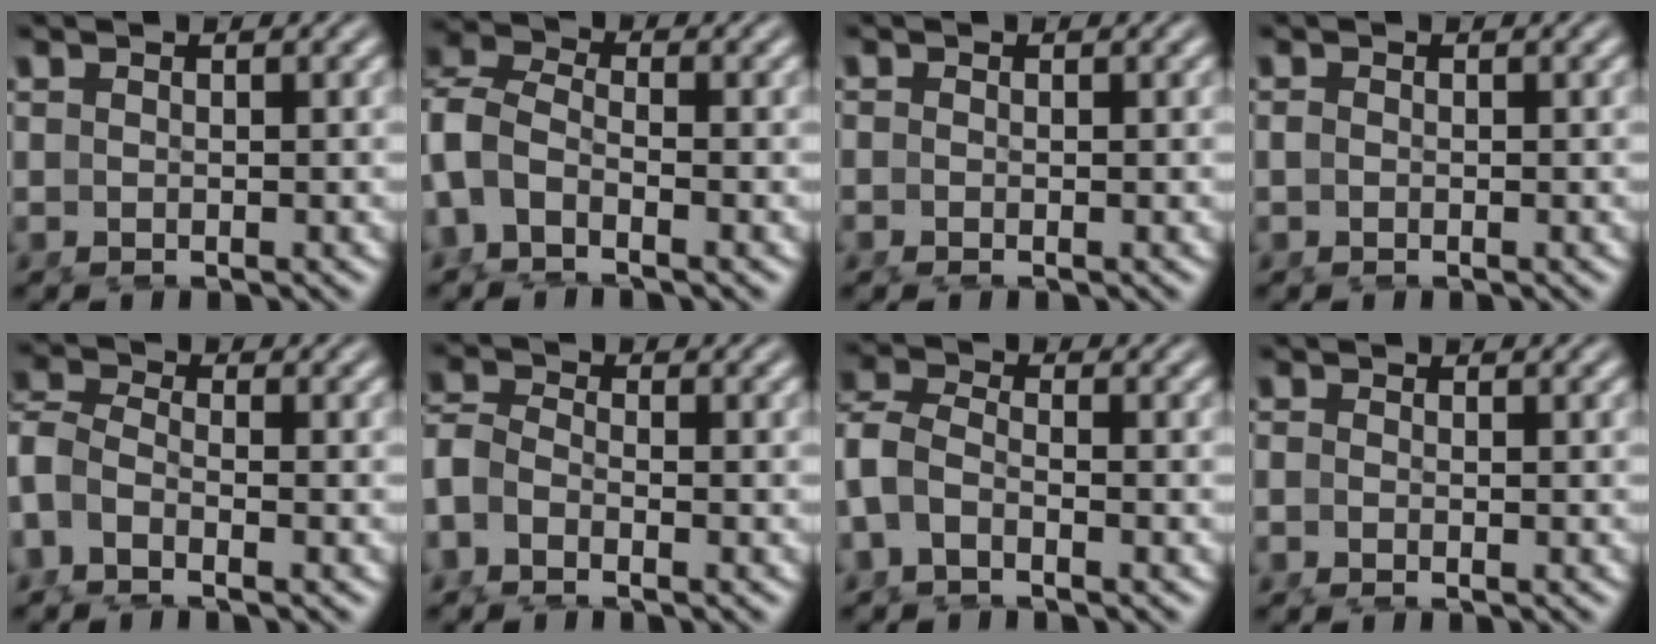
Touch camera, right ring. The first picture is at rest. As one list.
[{"total": 7.2, "force": [-1.3, 5.9, 3.9], "torque": [-0.109, -0.018, -0.027]}, {"total": 0.8, "force": [-0.5, 0.4, 0.5], "torque": [-0.012, -0.006, -0.008]}, {"total": 0.6, "force": [-0.4, -0.5, 0.1], "torque": [-0.003, -0.008, -0.002]}, {"total": 5.9, "force": [-1.8, 4.7, 3.2], "torque": [-0.093, -0.021, -0.033]}, {"total": 4.0, "force": [-1.5, 3.0, 2.1], "torque": [-0.060, -0.017, -0.029]}, {"total": 5.6, "force": [-1.4, 4.5, 3.1], "torque": [-0.084, -0.015, -0.028]}, {"total": 1.1, "force": [-0.7, 0.5, 0.7], "torque": [-0.017, -0.006, -0.014]}]